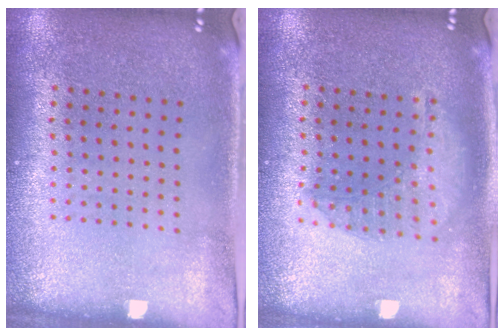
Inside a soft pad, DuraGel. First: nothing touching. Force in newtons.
{"total": 1.4, "press": 1.3, "slide": 0.3}